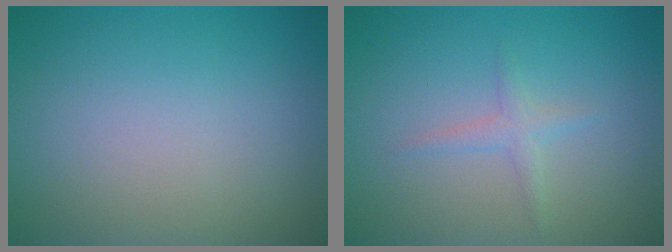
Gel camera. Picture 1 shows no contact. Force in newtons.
{"total": 1.3, "press": 1.3, "slide": 0.0}